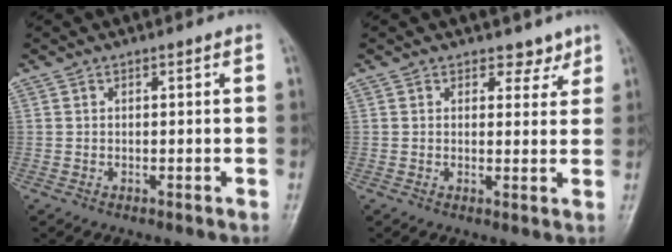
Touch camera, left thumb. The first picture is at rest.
{"total": 3.3, "force": [2.5, 2.0, 0.7], "torque": [0.019, -0.014, 0.031]}